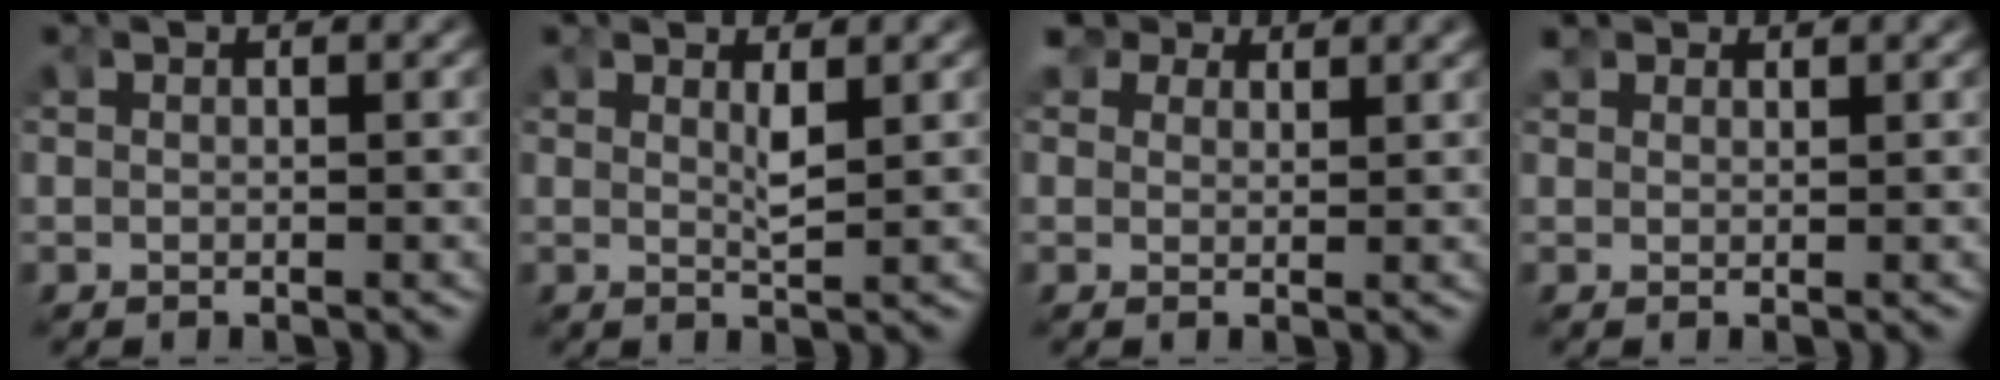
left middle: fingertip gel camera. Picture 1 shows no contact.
{"total": 1.5, "force": [0.9, -0.2, 1.2], "torque": [-0.025, -0.010, 0.022]}
{"total": 2.9, "force": [2.4, 1.1, 1.1], "torque": [-0.021, 0.001, 0.041]}
{"total": 1.0, "force": [1.0, -0.1, 0.1], "torque": [-0.001, 0.001, 0.023]}